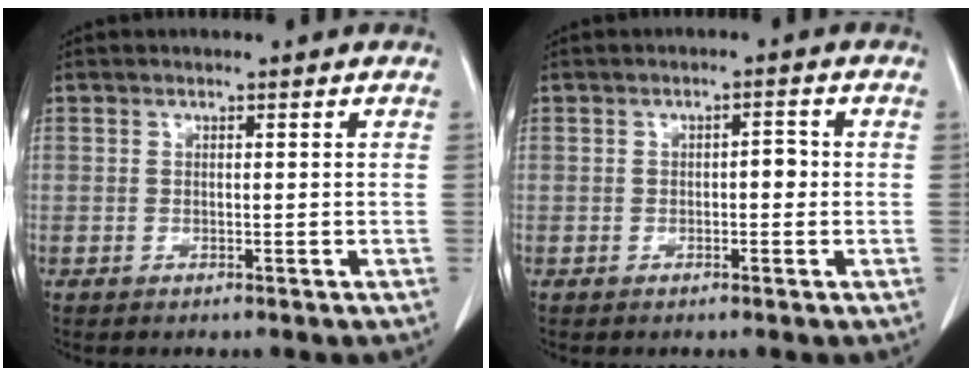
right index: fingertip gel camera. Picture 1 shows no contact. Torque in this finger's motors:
{"motor_torque": [0.28, -0.26, -0.01, 0.03]}